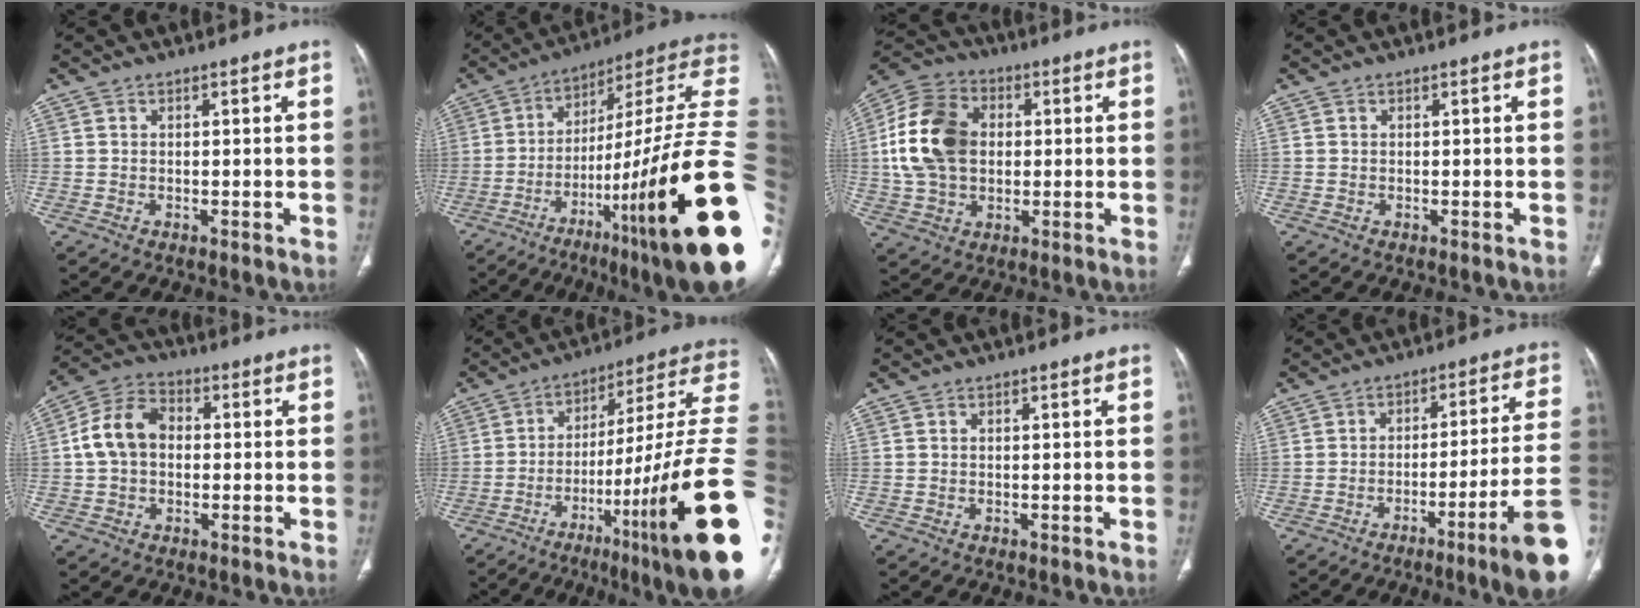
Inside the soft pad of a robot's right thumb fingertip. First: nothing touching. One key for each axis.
{"total": 35.4, "fx": -9.0, "fy": 8.0, "fz": 33.3, "tx": -0.385, "ty": 0.061, "tz": -0.140}
{"total": 16.4, "fx": 1.5, "fy": 11.8, "fz": 11.3, "tx": -0.202, "ty": 0.020, "tz": 0.023}
{"total": 0.0}
{"total": 9.9, "fx": 0.3, "fy": 7.3, "fz": 6.6, "tx": -0.116, "ty": 0.029, "tz": -0.005}
{"total": 27.3, "fx": -8.9, "fy": 3.7, "fz": 25.6, "tx": -0.303, "ty": 0.041, "tz": -0.131}
{"total": 0.0}
{"total": 15.0, "fx": -6.5, "fy": -0.7, "fz": 13.5, "tx": -0.156, "ty": 0.035, "tz": -0.097}